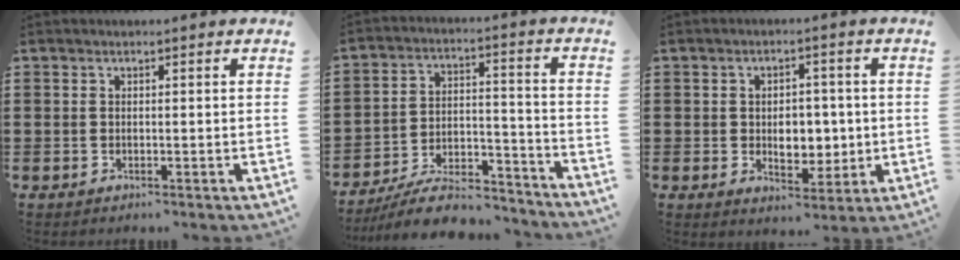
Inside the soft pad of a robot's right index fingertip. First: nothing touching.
{"total": 8.7, "force": [-8.0, 2.0, 2.9], "torque": [-0.051, 0.022, -0.153]}
{"total": 5.4, "force": [-0.1, 3.8, 3.8], "torque": [-0.056, 0.003, -0.009]}